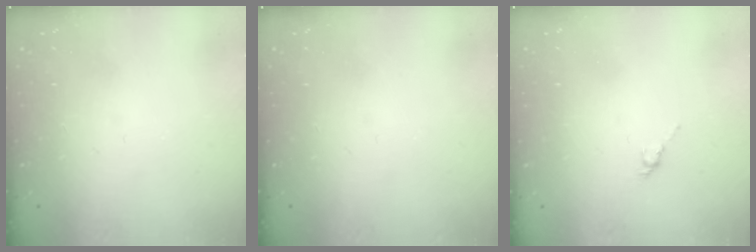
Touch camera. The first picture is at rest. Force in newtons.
{"total": 0.0}
{"total": 3.3, "press": 3.2, "slide": 0.8}